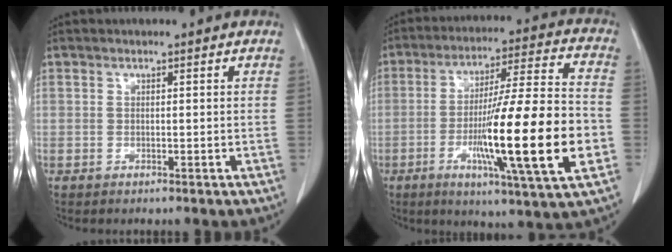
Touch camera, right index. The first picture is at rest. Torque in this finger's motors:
{"motor_torque": [2.07, -0.07, 1.06, 0.21]}